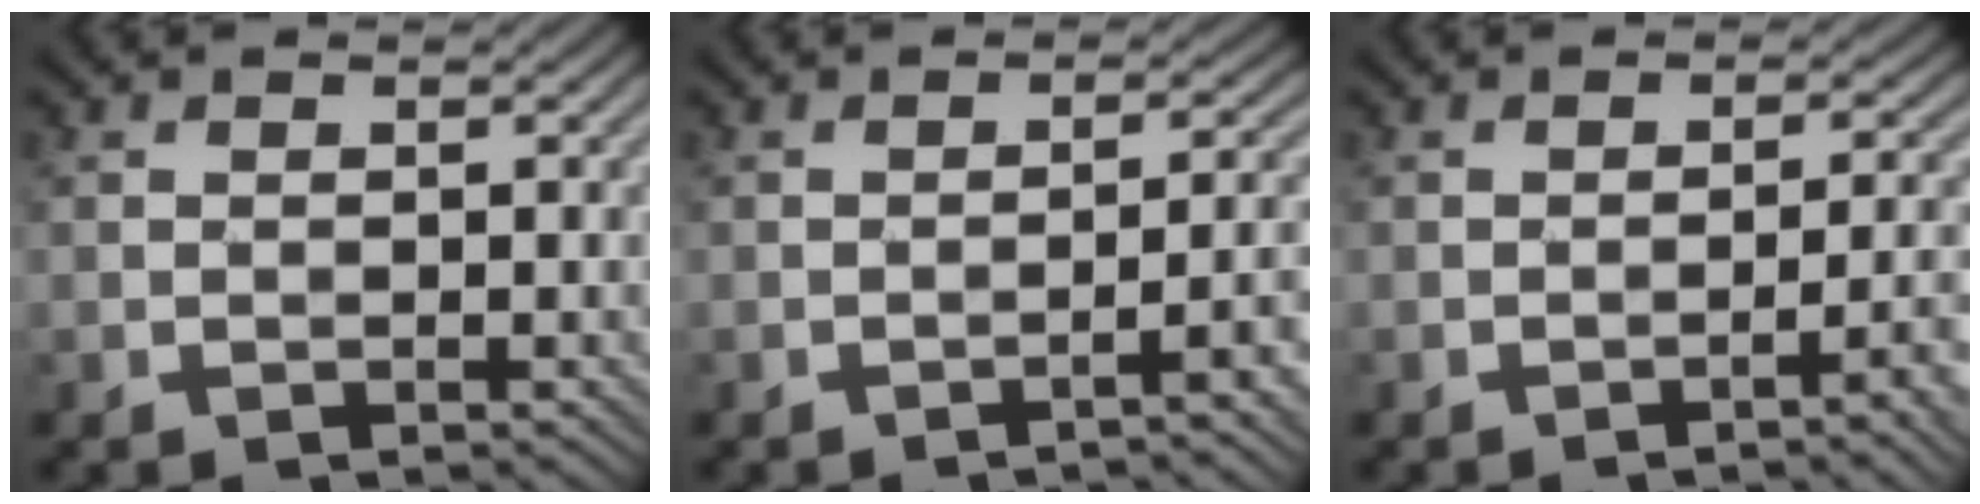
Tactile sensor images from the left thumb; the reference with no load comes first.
{"total": 4.2, "force": [-2.2, 0.6, 3.5], "torque": [-0.034, 0.020, -0.044]}
{"total": 4.4, "force": [-2.0, 0.8, 3.8], "torque": [-0.044, 0.014, -0.036]}